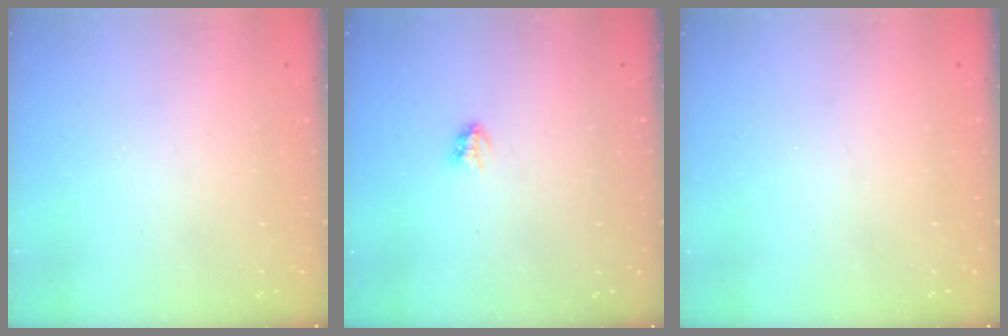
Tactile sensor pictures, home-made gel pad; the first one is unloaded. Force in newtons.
{"total": 2.9, "press": 2.9, "slide": 0.3}
{"total": 0.0}